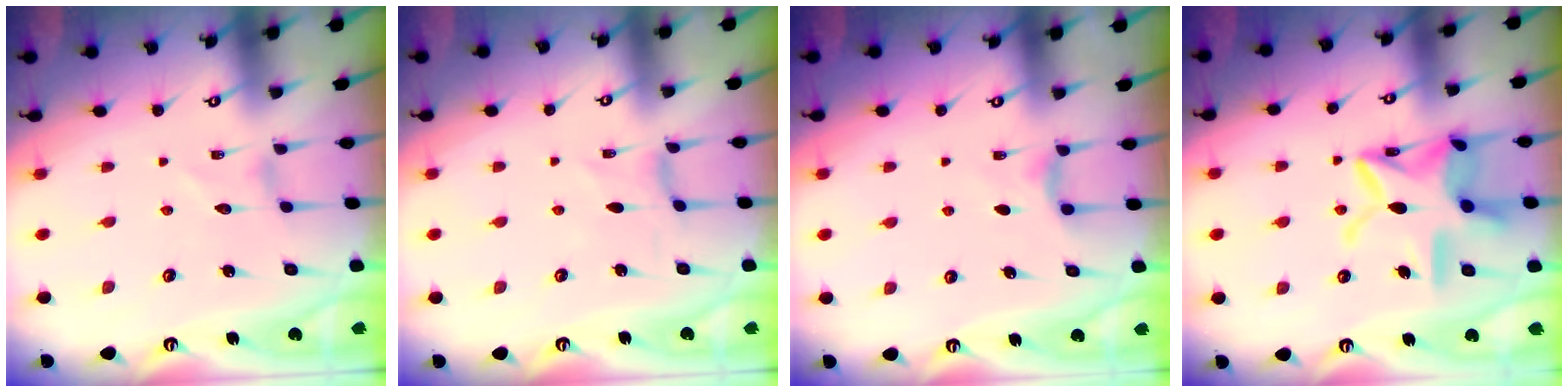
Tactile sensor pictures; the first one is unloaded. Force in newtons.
{"total": 0.0}
{"total": 4.0, "press": 4.0, "slide": 0.5}
{"total": 18.4, "press": 18.3, "slide": 1.7}